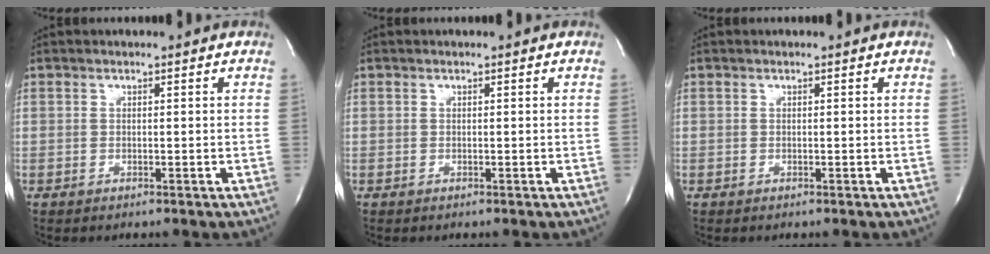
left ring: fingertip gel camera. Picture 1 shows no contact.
{"total": 0.0}
{"total": 0.0}